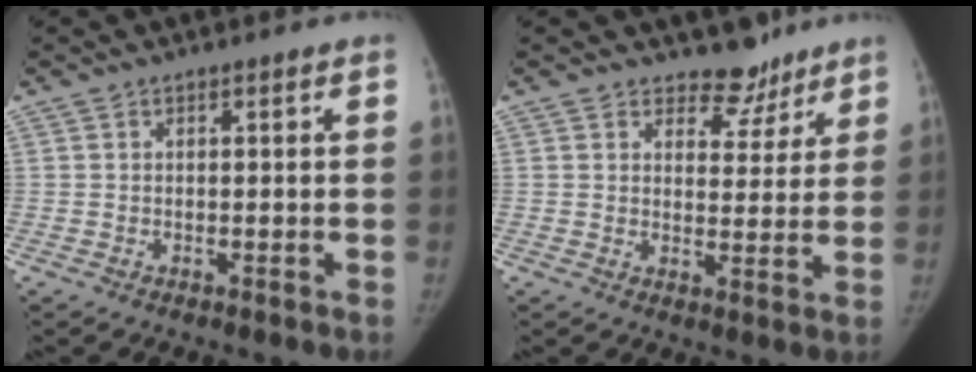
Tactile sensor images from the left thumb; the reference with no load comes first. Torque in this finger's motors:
{"motor_torque": [0.35, -0.26, 0.49, -0.59, 0.03]}